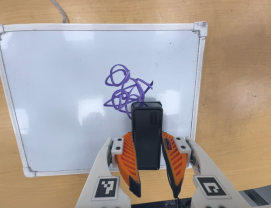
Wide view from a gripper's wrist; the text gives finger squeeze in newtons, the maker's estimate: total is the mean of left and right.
{"total": 6.5, "left": 5.2, "right": 7.8}